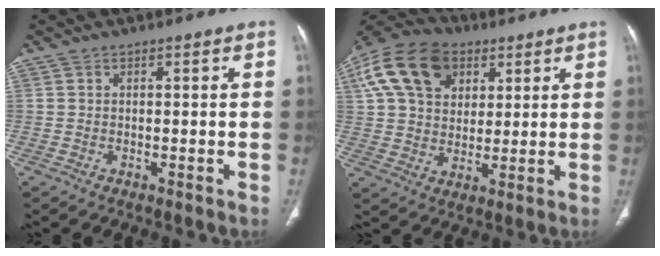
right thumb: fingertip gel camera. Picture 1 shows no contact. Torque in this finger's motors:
{"motor_torque": [0.04, 2.14, 0.59, 0.00, 0.17]}